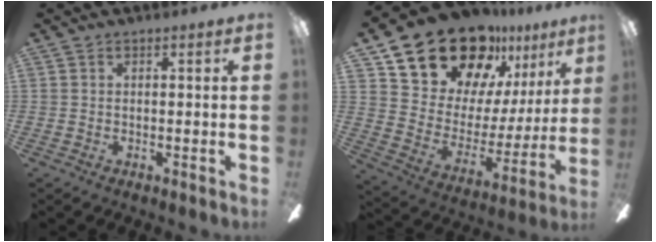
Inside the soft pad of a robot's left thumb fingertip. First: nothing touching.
{"total": 21.7, "force": [17.1, 11.2, 7.2], "torque": [-0.136, -0.116, 0.327]}